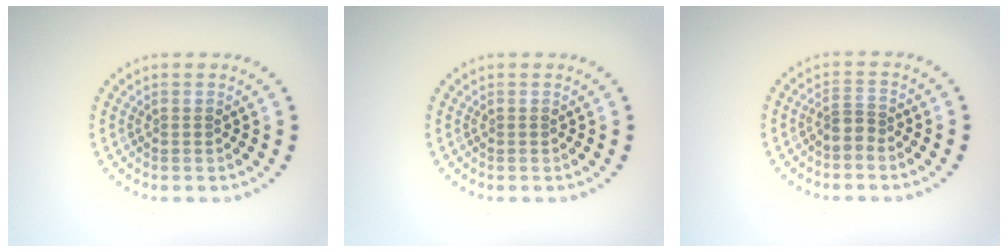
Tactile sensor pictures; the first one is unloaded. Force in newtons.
{"total": 0.0}
{"total": 1.5, "press": 1.0, "slide": 1.1}